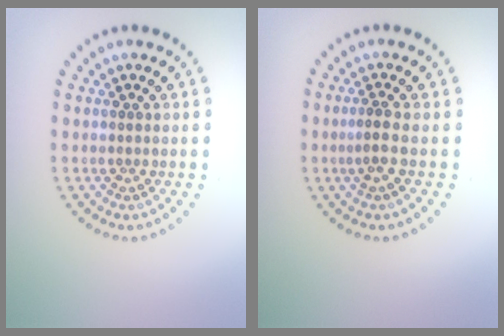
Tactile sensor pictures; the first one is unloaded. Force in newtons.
{"total": 1.6, "press": 1.2, "slide": 1.0}